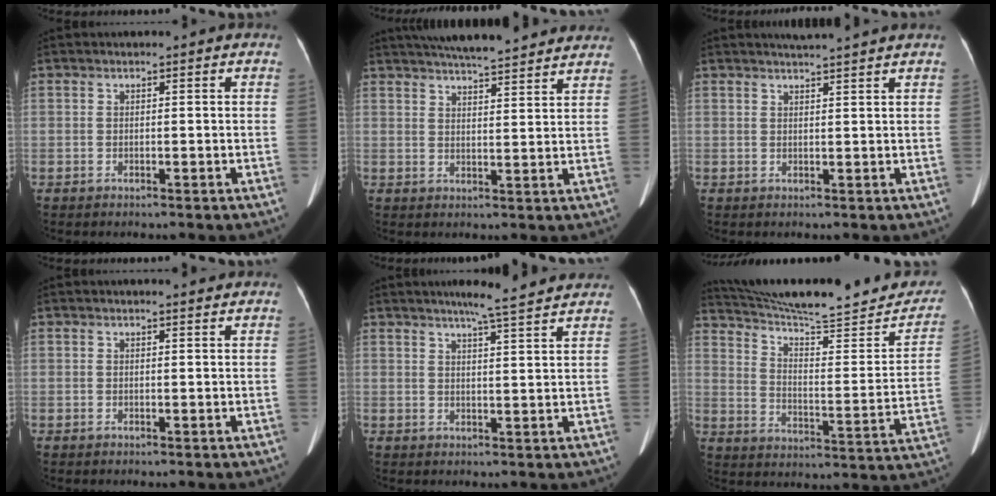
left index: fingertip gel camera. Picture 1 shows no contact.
{"total": 15.6, "force": [14.0, 1.8, 6.7], "torque": [-0.104, 0.027, 0.189]}
{"total": 4.3, "force": [4.0, -0.8, 1.5], "torque": [-0.021, 0.013, 0.051]}
{"total": 1.2, "force": [1.2, 0.0, 0.2], "torque": [-0.007, -0.005, 0.015]}
{"total": 7.8, "force": [6.7, -0.4, 3.8], "torque": [-0.062, 0.006, 0.083]}
{"total": 24.5, "force": [22.2, 3.4, 9.7], "torque": [-0.143, -0.044, 0.303]}